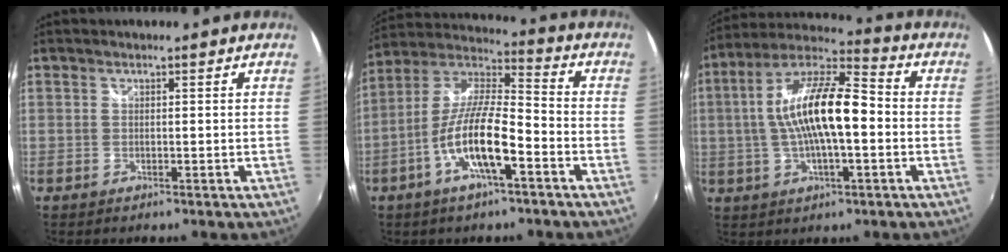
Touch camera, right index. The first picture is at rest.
{"total": 13.4, "force": [-5.7, 3.1, 11.7], "torque": [-0.234, -0.004, -0.110]}
{"total": 16.5, "force": [-0.6, 5.2, 15.6], "torque": [-0.291, 0.014, -0.019]}